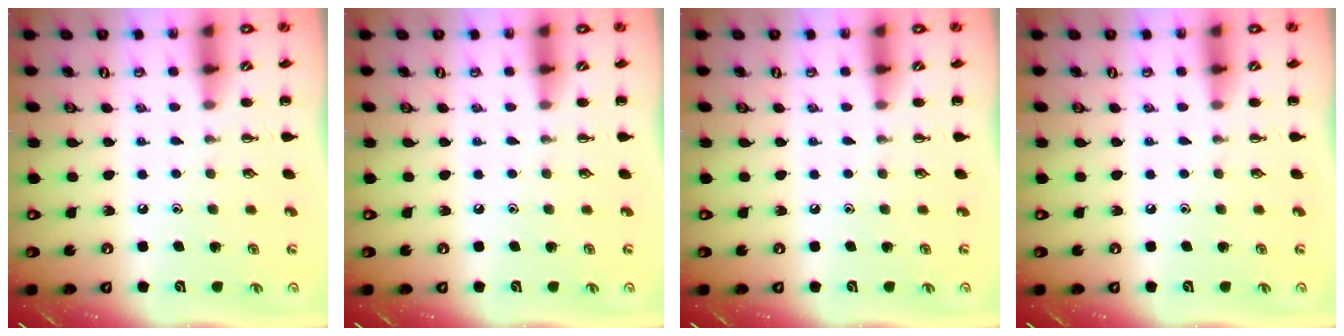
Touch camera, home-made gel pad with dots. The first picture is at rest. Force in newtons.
{"total": 0.0}
{"total": 0.0}
{"total": 0.0}